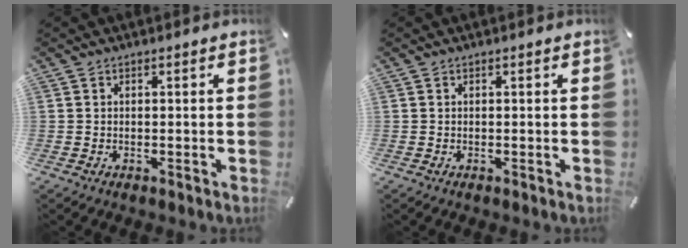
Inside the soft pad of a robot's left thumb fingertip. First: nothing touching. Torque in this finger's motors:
{"motor_torque": [-0.05, -0.01, -0.02, 0.01, 0.00]}